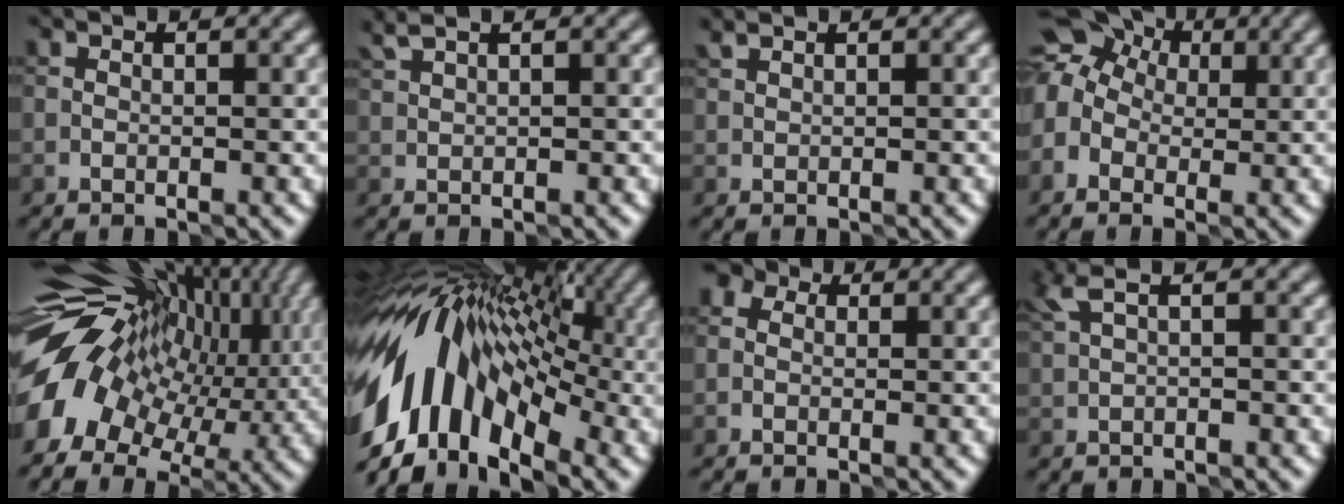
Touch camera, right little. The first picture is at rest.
{"total": 2.0, "force": [1.5, 0.6, 1.2], "torque": [-0.017, 0.012, 0.021]}
{"total": 0.6, "force": [0.6, 0.0, 0.2], "torque": [-0.003, 0.008, 0.011]}
{"total": 7.8, "force": [1.4, 6.4, 4.3], "torque": [-0.081, 0.040, -0.004]}
{"total": 15.1, "force": [1.0, 10.2, 11.0], "torque": [-0.217, 0.002, 0.029]}
{"total": 14.7, "force": [-1.4, 8.5, 11.9], "torque": [-0.195, 0.036, -0.039]}
{"total": 2.5, "force": [0.5, 2.1, 1.3], "torque": [-0.005, 0.014, -0.024]}
{"total": 1.7, "force": [0.9, 0.3, 1.4], "torque": [-0.029, 0.008, 0.019]}